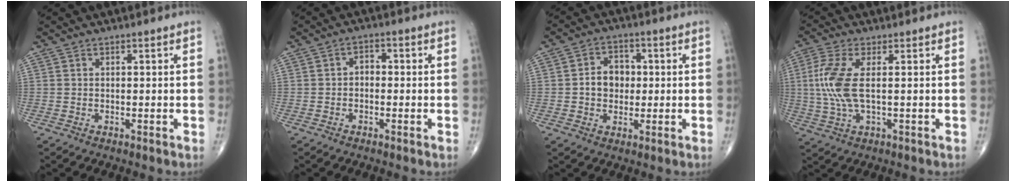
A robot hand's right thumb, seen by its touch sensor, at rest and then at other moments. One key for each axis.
{"total": 2.4, "fx": -0.3, "fy": 1.7, "fz": 1.7, "tx": -0.014, "ty": 0.013, "tz": -0.013}
{"total": 6.4, "fx": 0.0, "fy": 5.1, "fz": 3.7, "tx": -0.034, "ty": 0.013, "tz": -0.004}
{"total": 8.6, "fx": 0.8, "fy": 3.0, "fz": 8.0, "tx": -0.212, "ty": 0.001, "tz": 0.015}